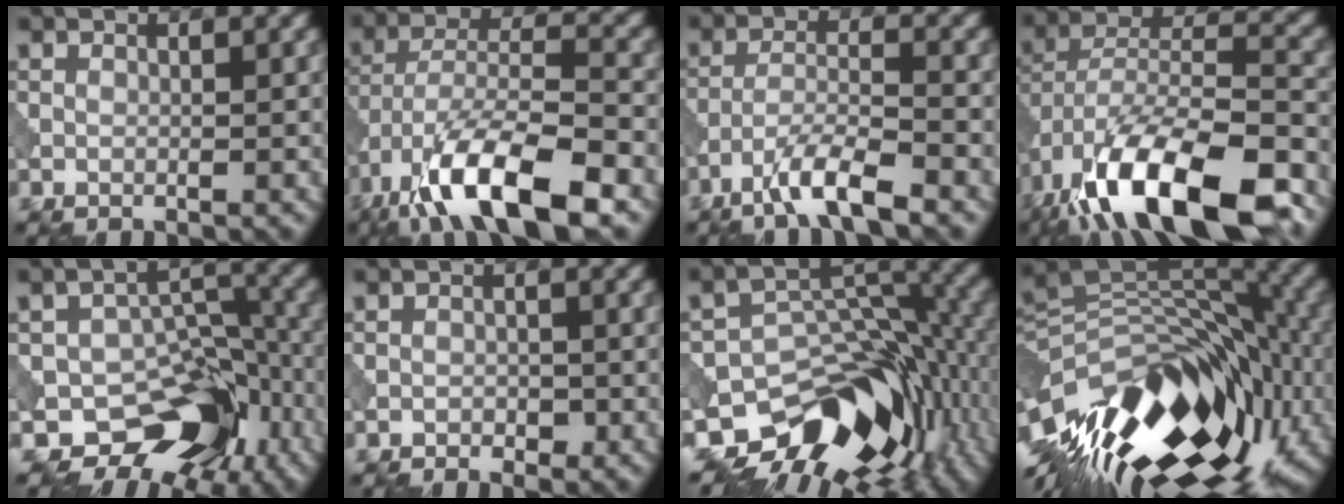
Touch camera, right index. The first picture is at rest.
{"total": 11.9, "force": [-7.3, 3.5, 8.6], "torque": [-0.154, 0.004, -0.140]}
{"total": 5.2, "force": [-3.8, 0.7, 3.5], "torque": [-0.064, 0.002, -0.078]}
{"total": 16.0, "force": [-10.3, 5.8, 10.7], "torque": [-0.209, 0.001, -0.169]}
{"total": 9.7, "force": [-6.6, 5.9, 4.0], "torque": [-0.031, 0.006, -0.100]}
{"total": 1.3, "force": [-1.0, 0.7, 0.5], "torque": [-0.004, 0.001, -0.018]}
{"total": 13.2, "force": [-7.9, 7.8, 7.2], "torque": [-0.114, 0.002, -0.128]}
{"total": 16.8, "force": [-6.8, 8.3, 12.9], "torque": [-0.232, 0.028, -0.142]}